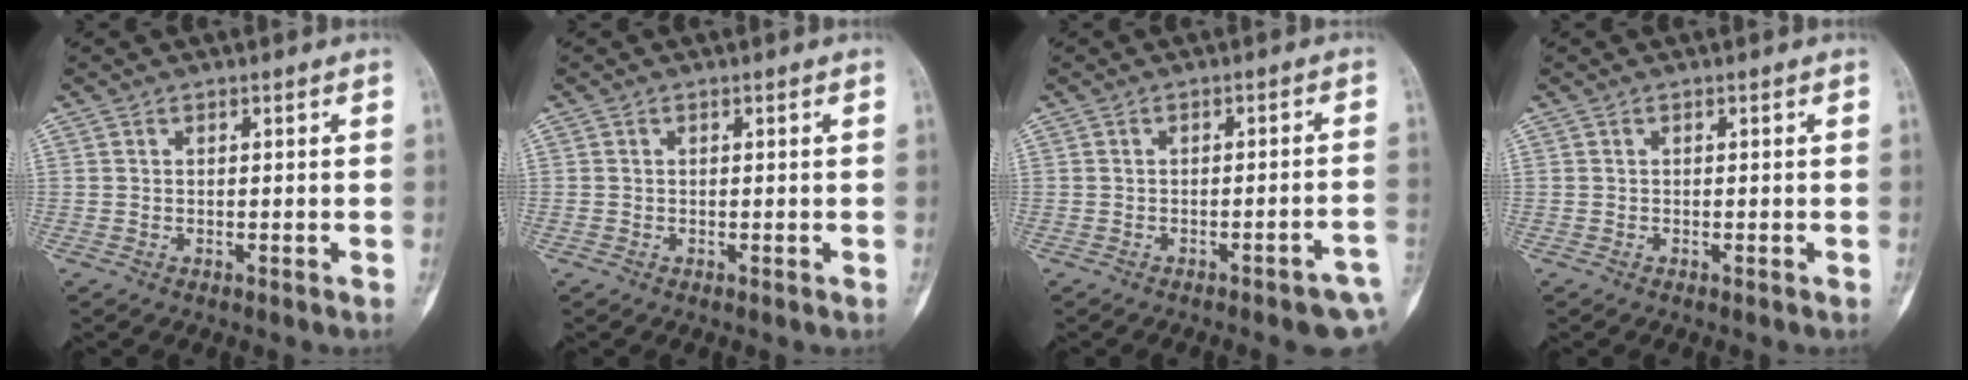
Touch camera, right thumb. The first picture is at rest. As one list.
[{"total": 0.5, "force": [-0.2, 0.3, 0.4], "torque": [-0.007, 0.006, -0.001]}, {"total": 8.0, "force": [-4.9, 1.8, 6.1], "torque": [-0.064, 0.026, -0.057]}, {"total": 0.0}]